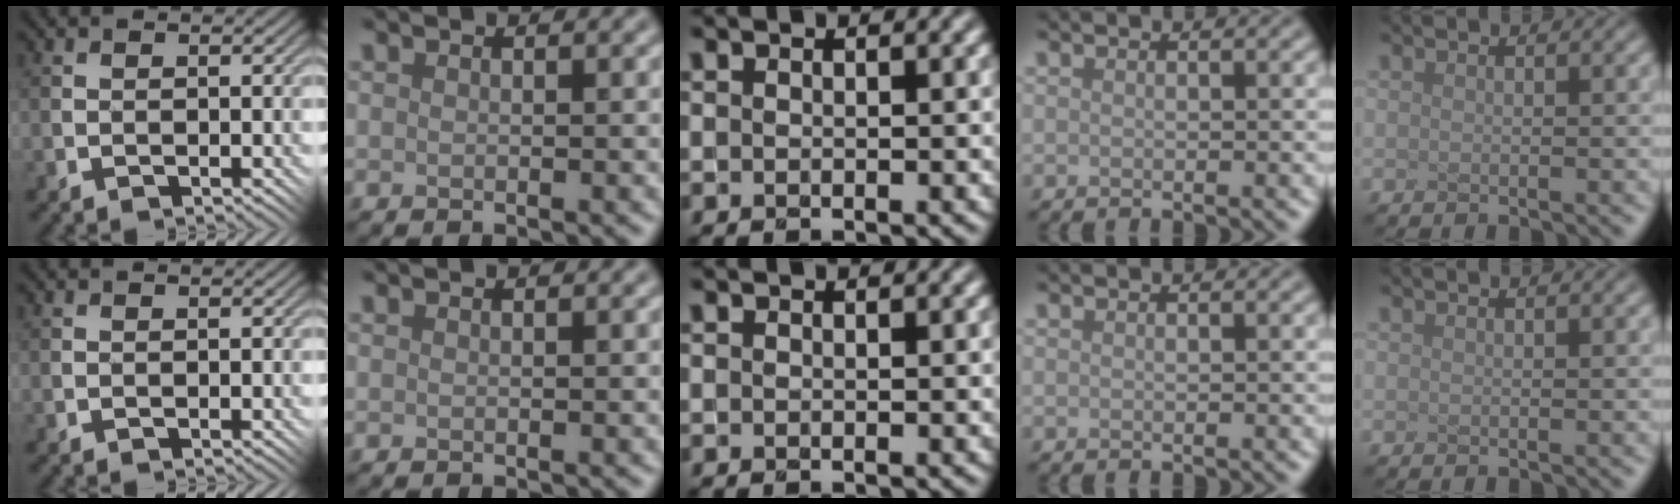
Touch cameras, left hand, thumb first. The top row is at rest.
{}